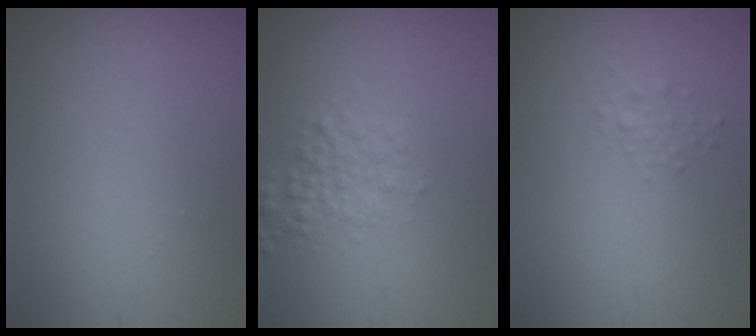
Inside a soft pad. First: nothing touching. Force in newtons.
{"total": 2.4, "press": 2.4, "slide": 0.1}
{"total": 1.0, "press": 1.0, "slide": 0.0}